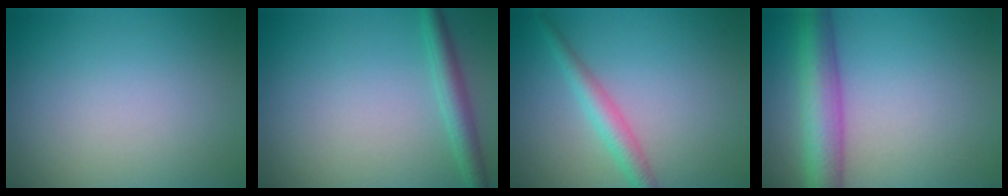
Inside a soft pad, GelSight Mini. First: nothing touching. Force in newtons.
{"total": 2.5, "press": 2.5, "slide": 0.1}
{"total": 2.5, "press": 2.5, "slide": 0.1}
{"total": 5.8, "press": 5.8, "slide": 0.3}